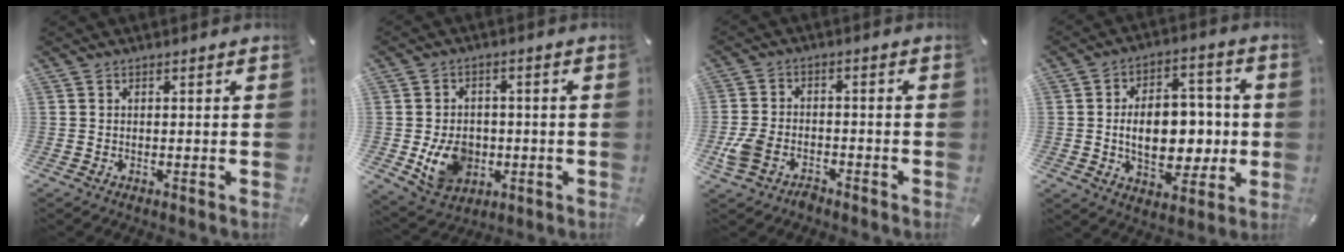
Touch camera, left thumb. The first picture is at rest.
{"total": 10.2, "force": [-1.8, 8.4, 5.4], "torque": [-0.102, 0.012, -0.029]}
{"total": 6.9, "force": [-4.0, 4.3, 3.6], "torque": [-0.079, 0.015, -0.075]}
{"total": 15.0, "force": [-1.0, 9.6, 11.4], "torque": [-0.170, 0.006, -0.016]}